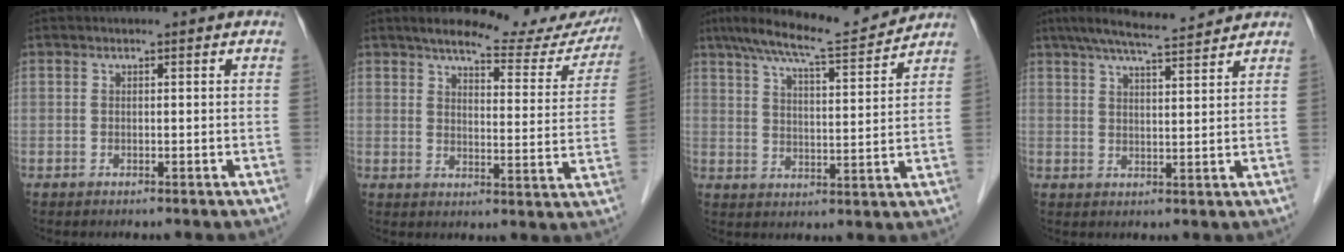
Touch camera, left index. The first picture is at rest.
{"total": 15.4, "force": [13.9, 3.2, 5.8], "torque": [-0.059, -0.015, 0.161]}
{"total": 12.1, "force": [10.9, 0.1, 5.2], "torque": [-0.094, 0.007, 0.168]}
{"total": 9.6, "force": [8.4, 0.4, 4.6], "torque": [-0.080, 0.024, 0.127]}